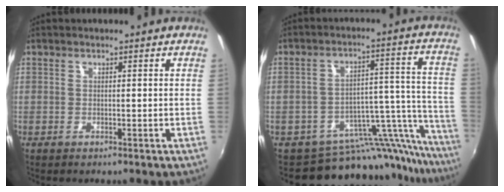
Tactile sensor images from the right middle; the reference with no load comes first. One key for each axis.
{"total": 19.3, "fx": -17.8, "fy": 6.1, "fz": 4.3, "tx": -0.040, "ty": 0.041, "tz": -0.252}